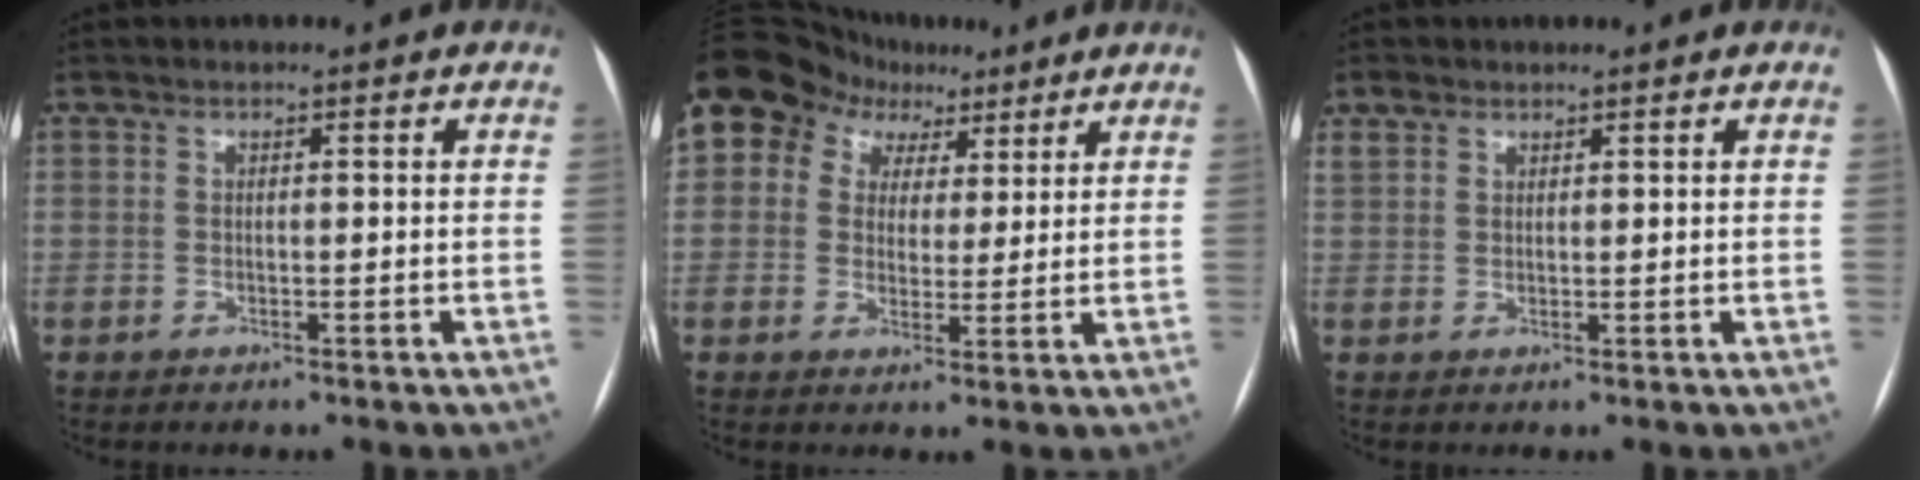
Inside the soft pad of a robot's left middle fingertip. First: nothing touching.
{"total": 13.9, "force": [7.5, 10.7, 4.8], "torque": [-0.135, 0.065, 0.138]}
{"total": 2.1, "force": [1.5, 1.3, 0.4], "torque": [-0.013, 0.013, 0.031]}